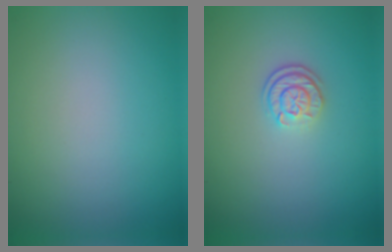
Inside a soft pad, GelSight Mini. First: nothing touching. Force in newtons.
{"total": 2.4, "press": 1.9, "slide": 1.5}